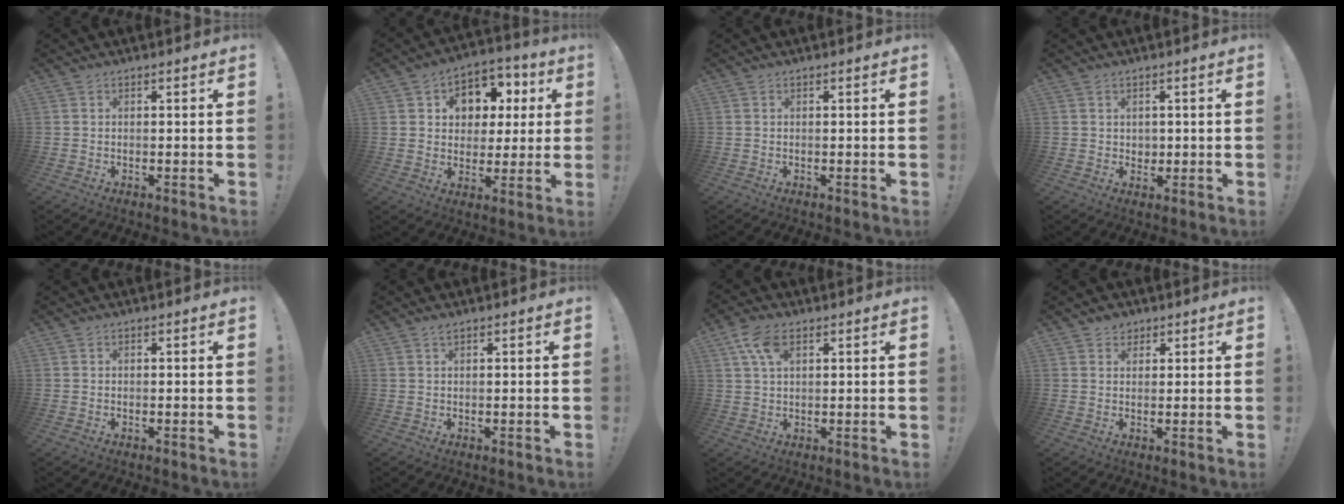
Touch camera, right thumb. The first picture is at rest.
{"total": 9.5, "force": [2.7, 8.4, 3.4], "torque": [-0.031, -0.019, 0.054]}
{"total": 0.0}
{"total": 2.6, "force": [1.0, 2.3, 0.4], "torque": [0.002, -0.006, 0.016]}
{"total": 0.0}
{"total": 1.0, "force": [0.8, 0.1, 0.6], "torque": [-0.005, -0.003, 0.012]}
{"total": 8.6, "force": [3.8, 4.6, 6.1], "torque": [-0.115, -0.005, 0.072]}
{"total": 2.9, "force": [2.0, 2.1, 0.4], "torque": [0.003, -0.009, 0.036]}